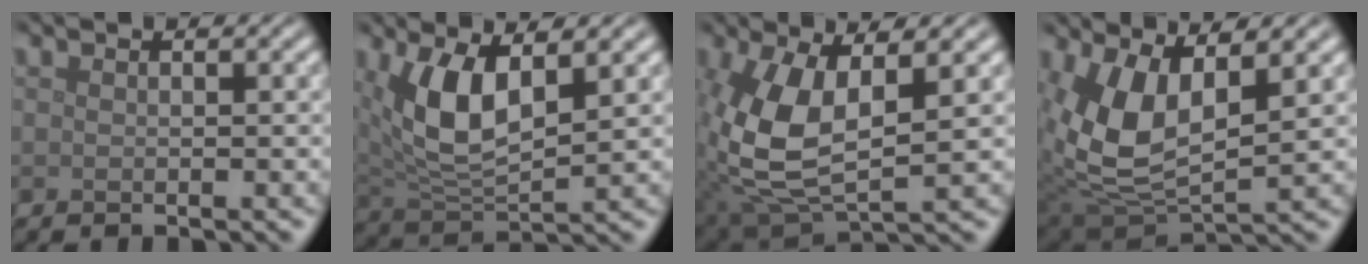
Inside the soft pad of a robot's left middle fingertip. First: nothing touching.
{"total": 6.8, "force": [2.2, 2.9, 5.7], "torque": [-0.127, -0.005, 0.046]}
{"total": 9.4, "force": [0.7, 4.7, 8.2], "torque": [-0.195, -0.009, 0.018]}
{"total": 8.6, "force": [2.0, 4.3, 7.2], "torque": [-0.169, -0.010, 0.040]}